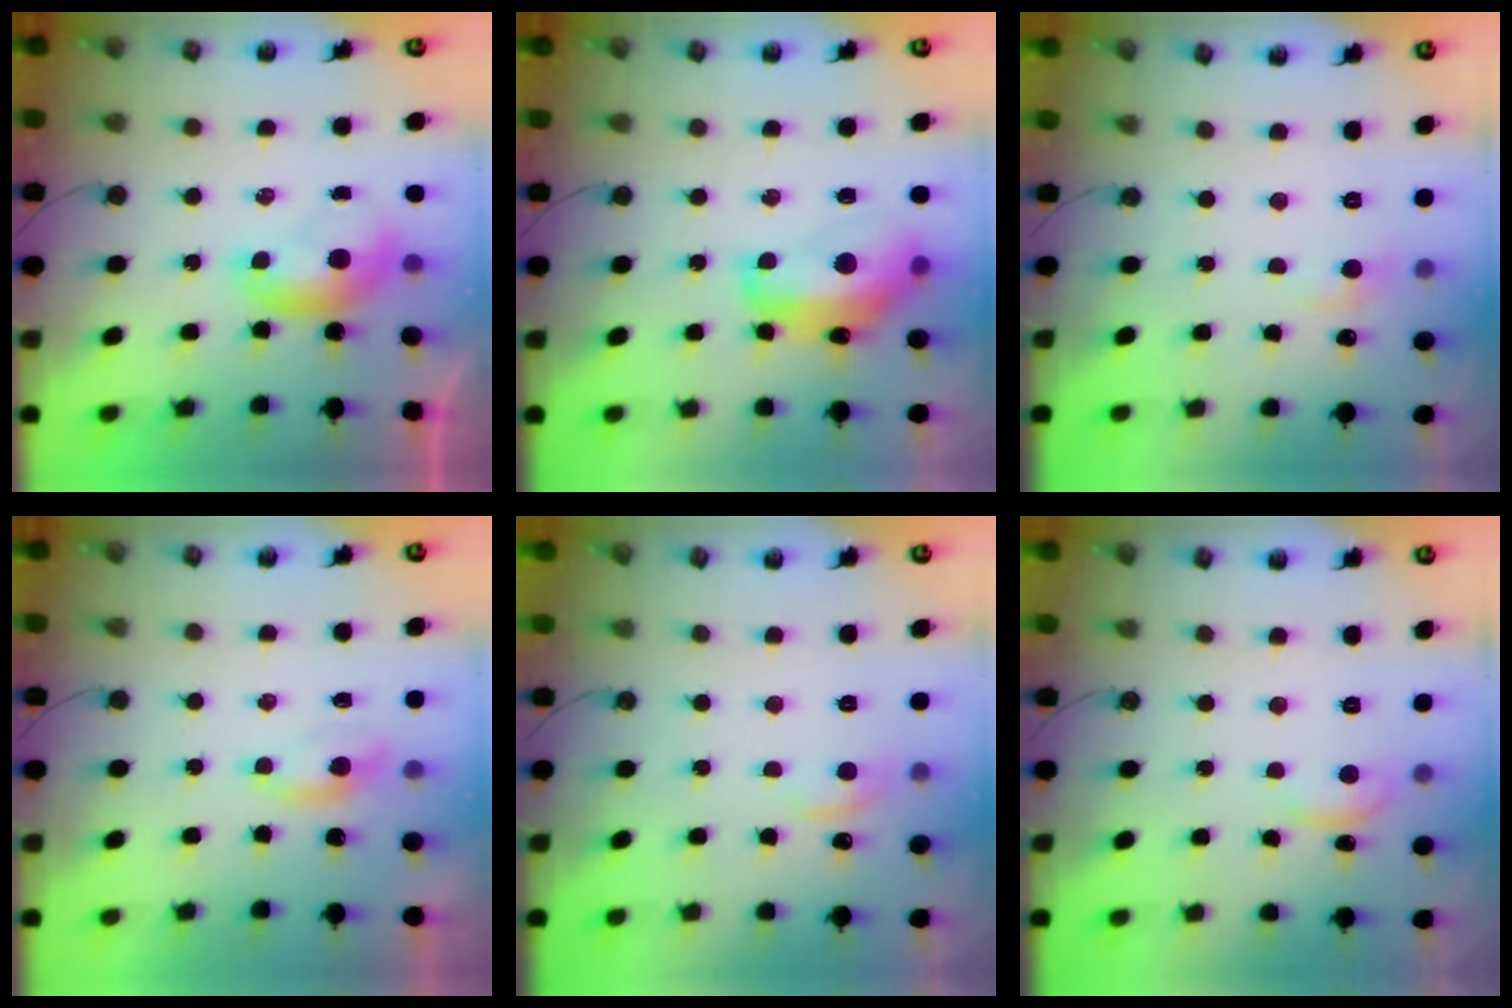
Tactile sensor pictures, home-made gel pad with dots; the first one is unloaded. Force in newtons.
{"total": 8.2, "press": 8.0, "slide": 1.3}
{"total": 1.3, "press": 0.9, "slide": 0.9}
{"total": 1.6, "press": 1.5, "slide": 0.4}
{"total": 2.1, "press": 2.0, "slide": 0.8}
{"total": 0.0}